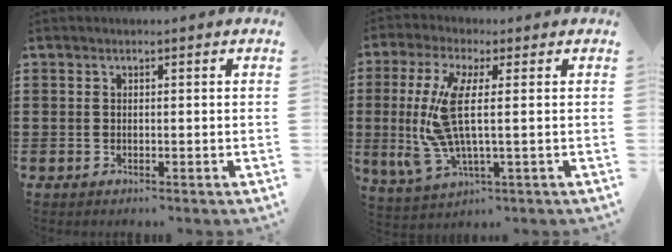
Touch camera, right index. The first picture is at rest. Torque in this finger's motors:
{"motor_torque": [2.14, 0.00, 1.06, 0.21]}